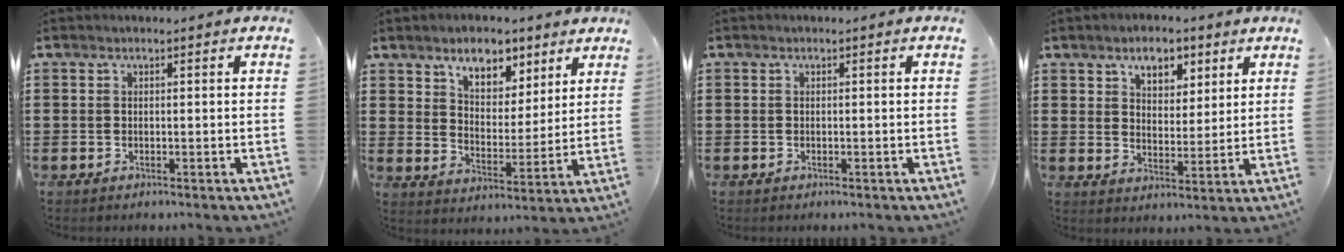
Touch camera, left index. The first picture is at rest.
{"total": 6.8, "force": [5.3, 3.5, 2.4], "torque": [-0.052, -0.014, 0.090]}
{"total": 0.0}
{"total": 5.5, "force": [3.9, 3.1, 2.2], "torque": [-0.038, 0.000, 0.064]}